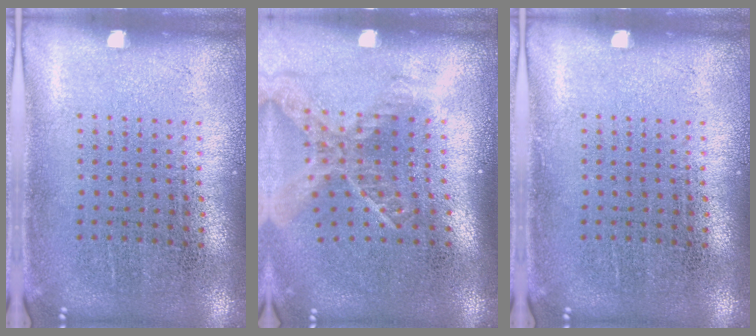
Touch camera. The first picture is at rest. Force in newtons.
{"total": 1.8, "press": 1.3, "slide": 1.3}
{"total": 0.0}